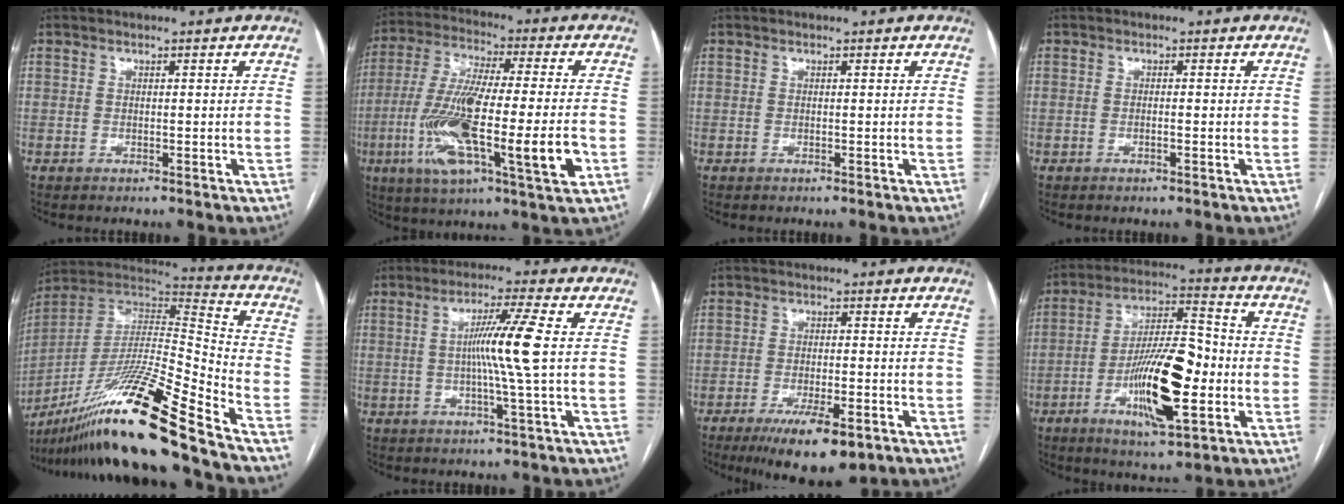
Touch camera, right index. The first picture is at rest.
{"total": 20.1, "force": [-5.4, 2.4, 19.2], "torque": [-0.350, -0.020, -0.091]}
{"total": 0.0}
{"total": 0.7, "force": [-0.3, 0.0, 0.6], "torque": [-0.014, 0.002, -0.001]}
{"total": 24.9, "force": [-17.8, -0.6, 17.4], "torque": [-0.329, -0.023, -0.331]}
{"total": 7.7, "force": [0.1, -1.6, 7.6], "torque": [-0.137, 0.002, 0.002]}
{"total": 9.7, "force": [-5.9, 2.7, 7.2], "torque": [-0.116, -0.014, -0.091]}
{"total": 15.5, "force": [-4.1, 3.7, 14.4], "torque": [-0.262, 0.005, -0.067]}